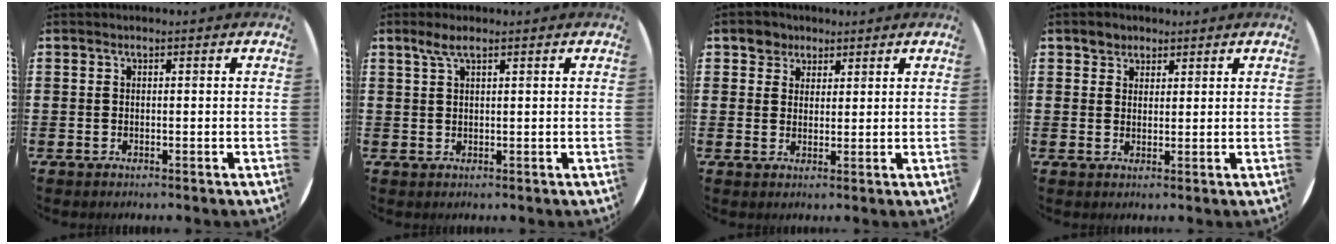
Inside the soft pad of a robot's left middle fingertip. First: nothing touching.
{"total": 2.3, "force": [1.5, 0.4, 1.7], "torque": [-0.036, 0.005, 0.026]}
{"total": 3.0, "force": [2.2, 2.1, 0.0], "torque": [-0.001, 0.007, 0.042]}
{"total": 2.3, "force": [1.9, 1.3, -0.2], "torque": [0.007, 0.002, 0.037]}